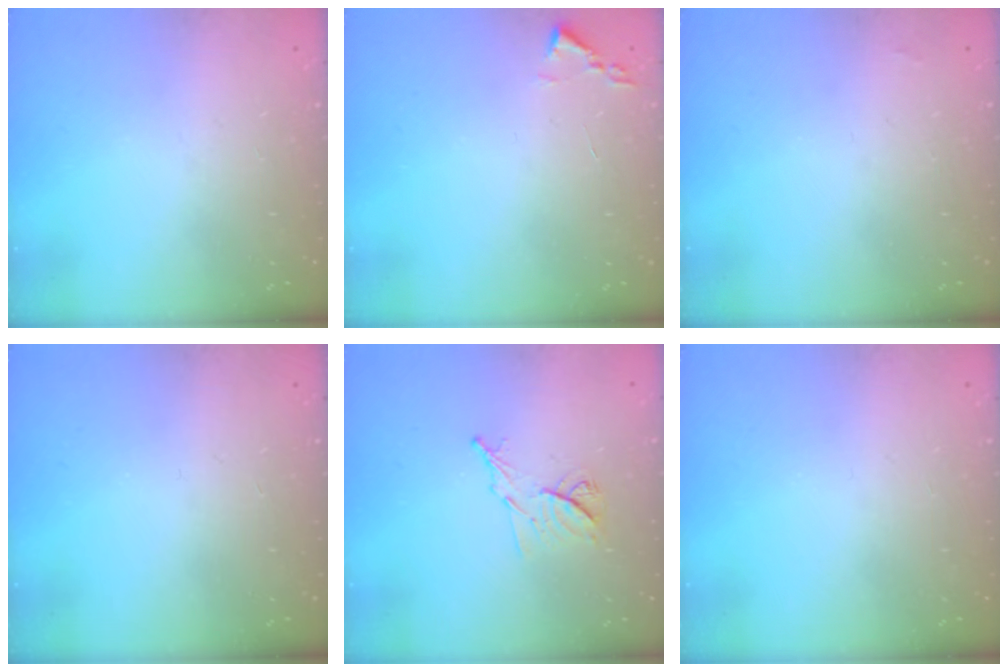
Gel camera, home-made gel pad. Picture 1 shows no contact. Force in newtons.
{"total": 1.9, "press": 1.8, "slide": 0.3}
{"total": 1.3, "press": 1.3, "slide": 0.2}
{"total": 0.0}
{"total": 8.6, "press": 8.6, "slide": 0.7}
{"total": 0.0}